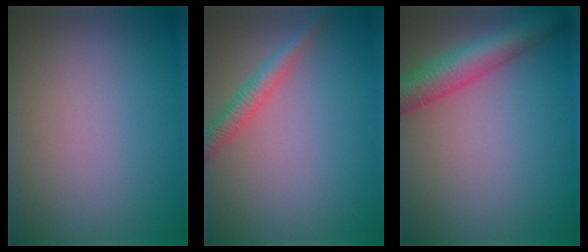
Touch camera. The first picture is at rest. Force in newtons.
{"total": 2.5, "press": 2.5, "slide": 0.1}
{"total": 5.9, "press": 5.9, "slide": 0.2}